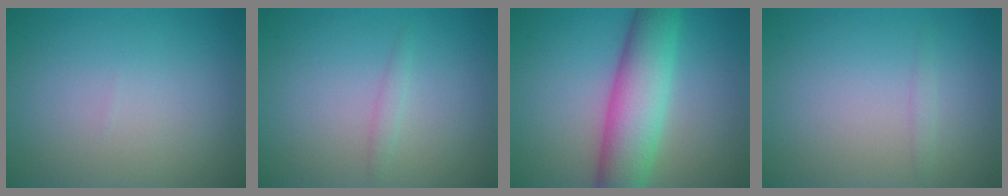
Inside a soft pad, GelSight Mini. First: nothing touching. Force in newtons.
{"total": 0.8, "press": 0.8, "slide": 0.1}
{"total": 7.9, "press": 7.9, "slide": 0.2}
{"total": 0.8, "press": 0.8, "slide": 0.0}